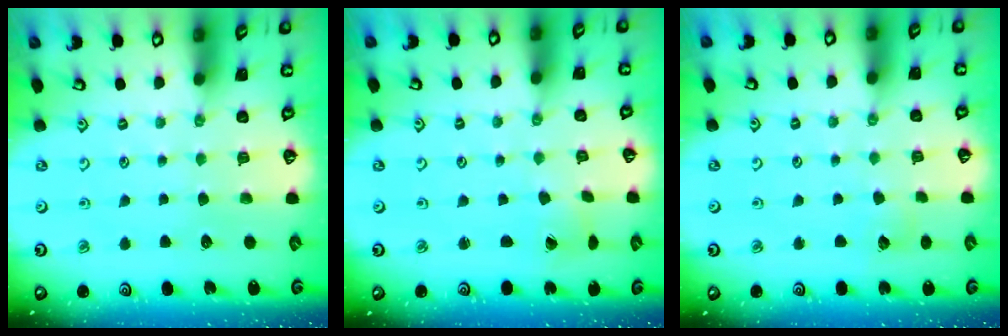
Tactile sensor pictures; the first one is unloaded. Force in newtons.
{"total": 1.6, "press": 1.6, "slide": 0.1}
{"total": 3.6, "press": 3.6, "slide": 0.3}